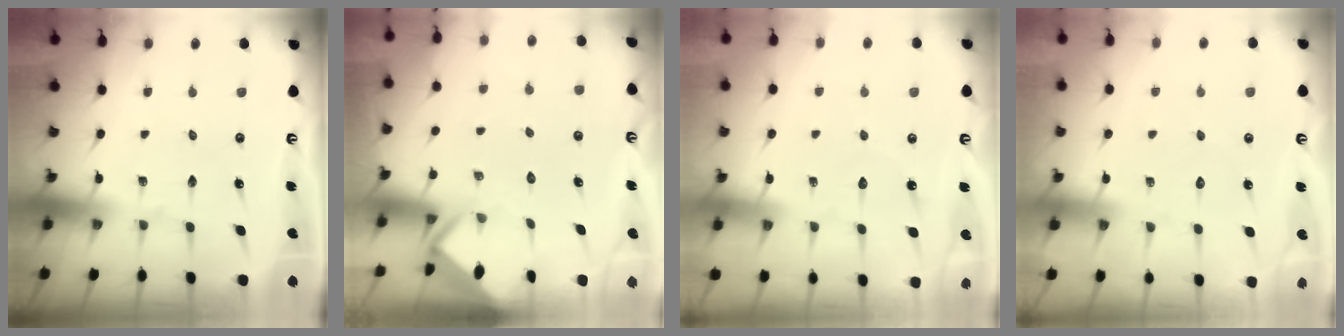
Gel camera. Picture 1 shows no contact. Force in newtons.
{"total": 2.5, "press": 2.5, "slide": 0.1}
{"total": 3.9, "press": 3.9, "slide": 0.4}
{"total": 5.7, "press": 5.6, "slide": 0.6}